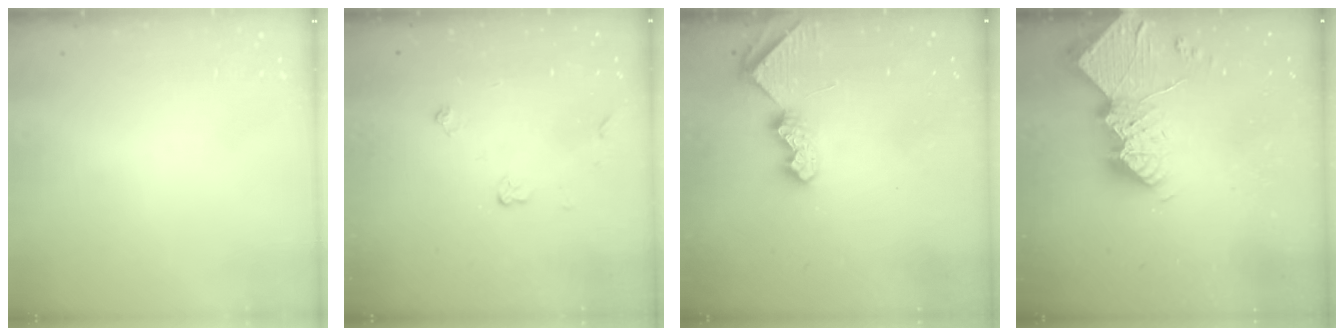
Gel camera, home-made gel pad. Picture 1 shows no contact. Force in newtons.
{"total": 3.8, "press": 3.8, "slide": 0.6}
{"total": 6.9, "press": 6.9, "slide": 0.6}
{"total": 16.5, "press": 16.4, "slide": 1.4}